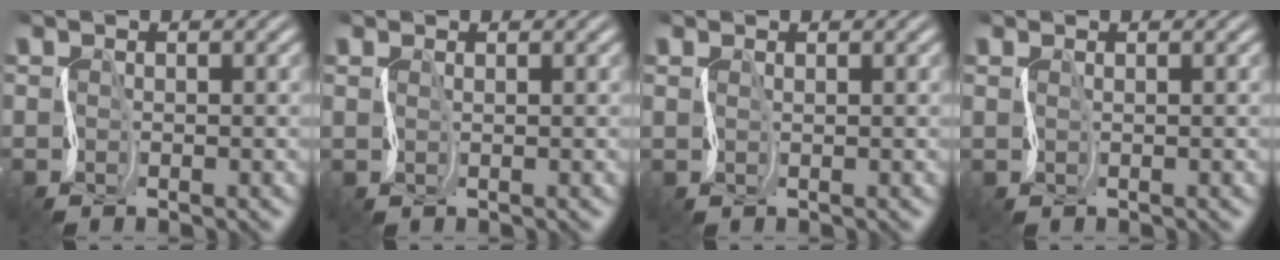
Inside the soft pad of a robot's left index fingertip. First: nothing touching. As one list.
[{"total": 0.9, "force": [0.9, 0.1, -0.1], "torque": [0.003, 0.003, 0.012]}, {"total": 1.0, "force": [0.9, 0.0, -0.3], "torque": [0.005, 0.003, 0.013]}, {"total": 1.0, "force": [0.9, 0.4, 0.2], "torque": [0.001, 0.005, 0.012]}]